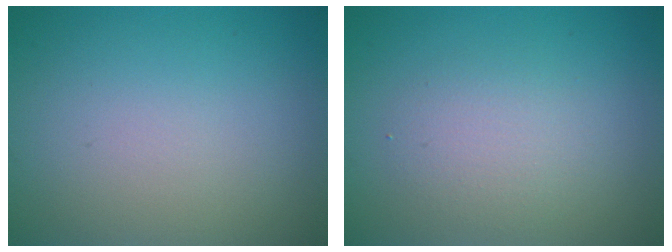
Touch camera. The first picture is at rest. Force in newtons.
{"total": 2.3, "press": 2.3, "slide": 0.2}